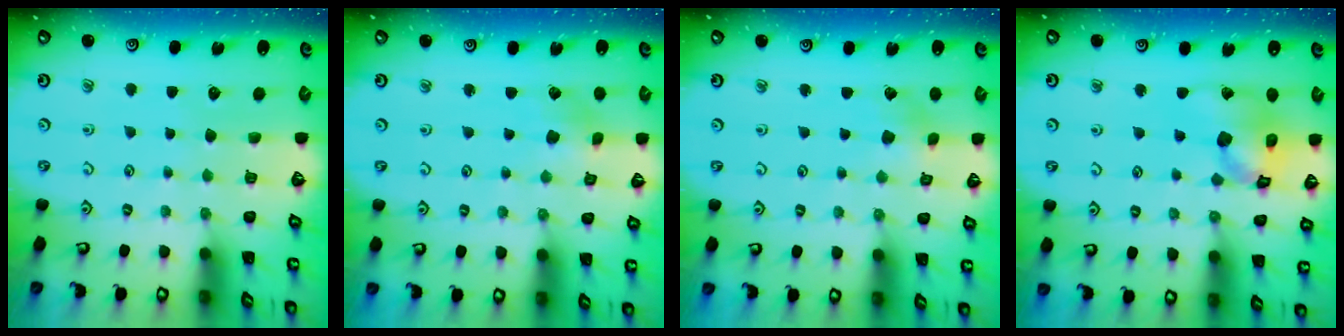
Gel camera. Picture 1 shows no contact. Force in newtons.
{"total": 2.9, "press": 2.9, "slide": 0.2}
{"total": 2.1, "press": 2.1, "slide": 0.2}
{"total": 14.2, "press": 14.0, "slide": 2.1}